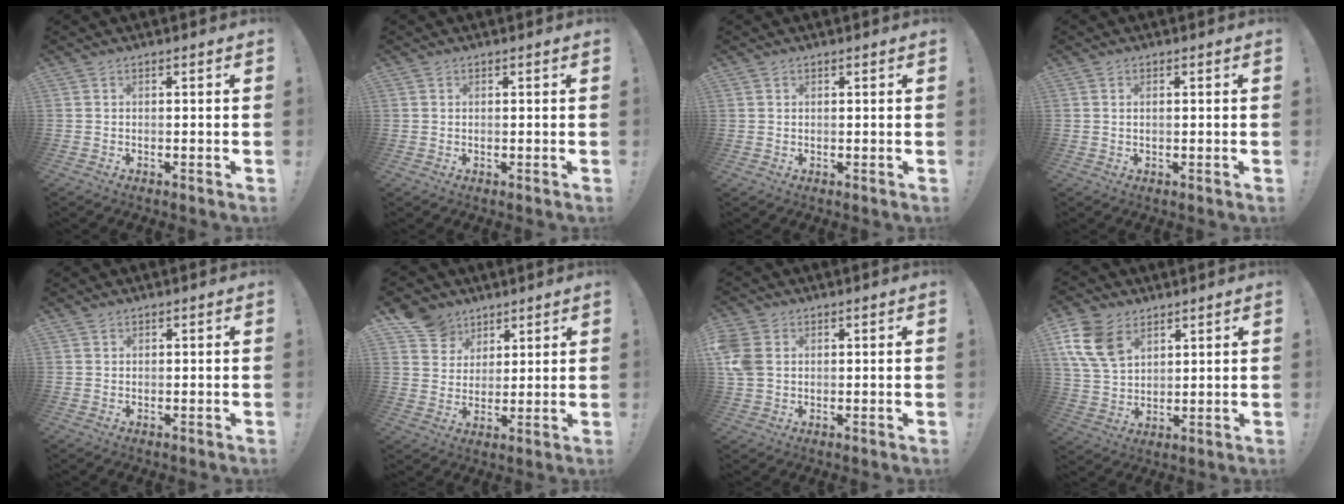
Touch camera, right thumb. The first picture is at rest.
{"total": 1.2, "force": [0.3, 1.2, -0.1], "torque": [0.010, -0.005, 0.002]}
{"total": 2.4, "force": [1.0, 2.2, 0.0], "torque": [0.003, -0.007, 0.017]}
{"total": 1.1, "force": [0.4, 0.2, 1.0], "torque": [-0.019, 0.001, 0.006]}
{"total": 0.6, "force": [0.4, 0.4, -0.1], "torque": [0.002, 0.000, 0.008]}
{"total": 9.9, "force": [6.2, 7.5, 1.9], "torque": [-0.031, -0.044, 0.125]}
{"total": 7.9, "force": [1.5, 6.1, 4.7], "torque": [-0.099, 0.002, 0.031]}
{"total": 13.5, "force": [6.9, 9.0, 7.3], "torque": [-0.148, -0.023, 0.137]}